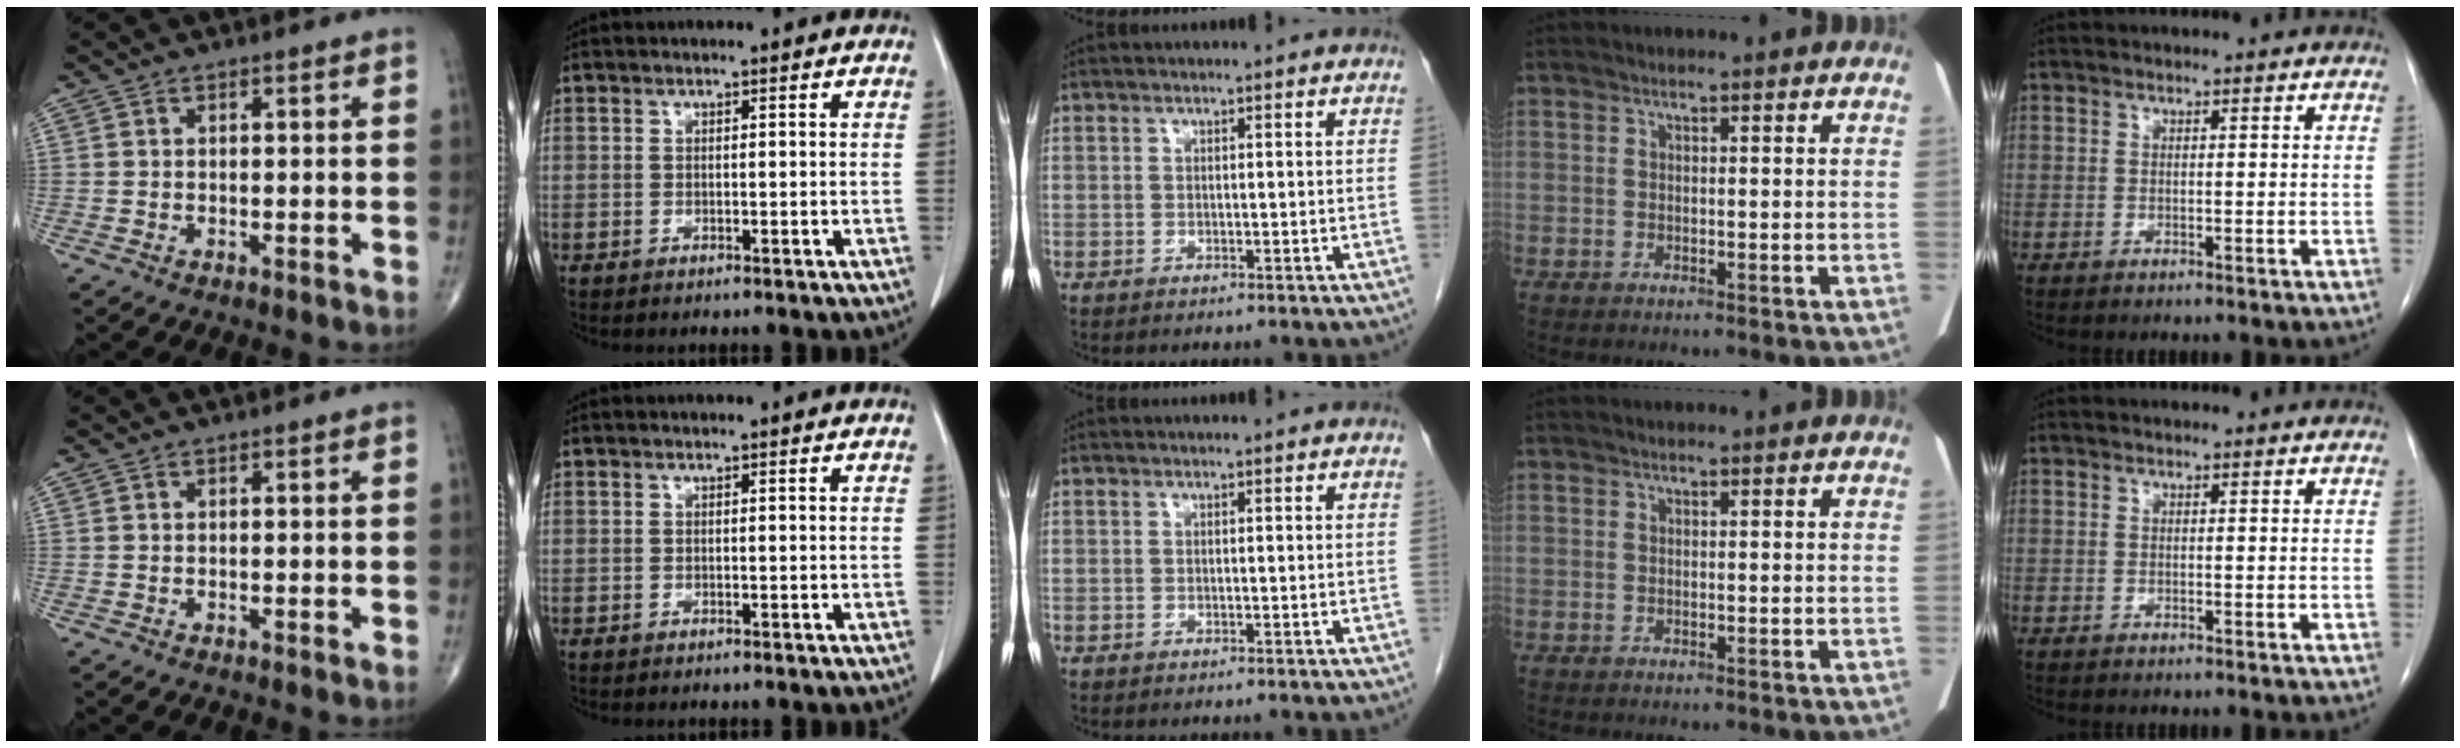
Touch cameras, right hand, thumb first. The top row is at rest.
{}